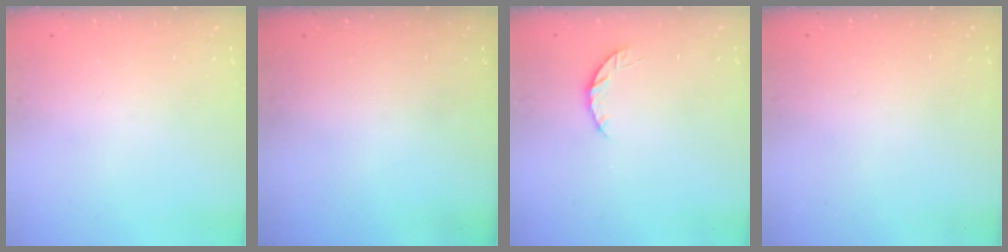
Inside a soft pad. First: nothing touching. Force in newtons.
{"total": 0.0}
{"total": 3.6, "press": 3.5, "slide": 0.4}
{"total": 2.6, "press": 2.6, "slide": 0.2}